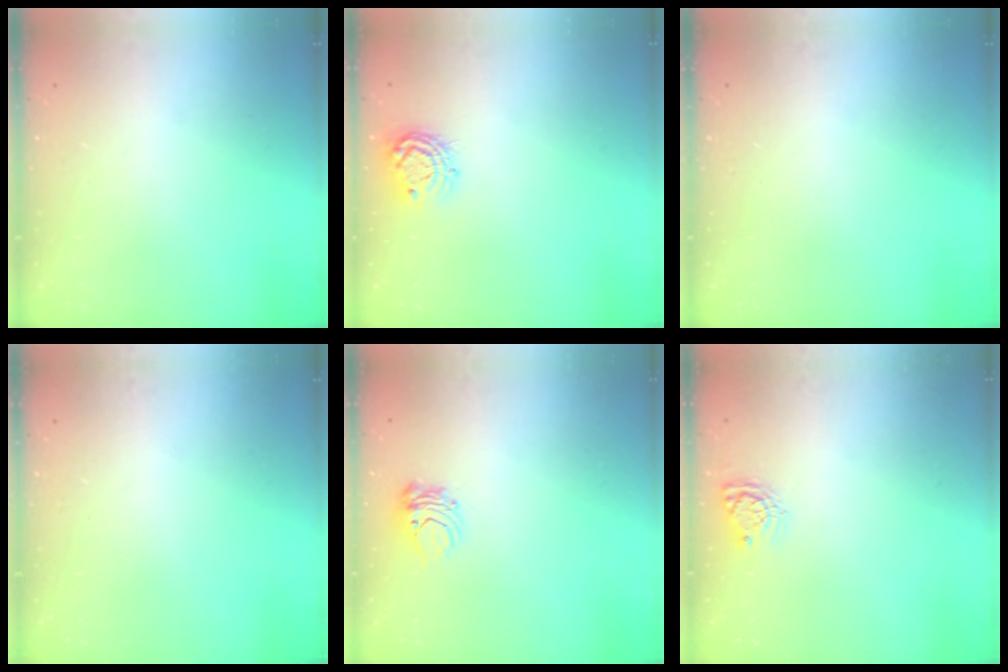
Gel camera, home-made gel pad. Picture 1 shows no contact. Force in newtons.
{"total": 8.5, "press": 8.5, "slide": 0.6}
{"total": 0.0}
{"total": 0.0}
{"total": 6.3, "press": 6.3, "slide": 0.6}
{"total": 5.4, "press": 5.4, "slide": 0.1}